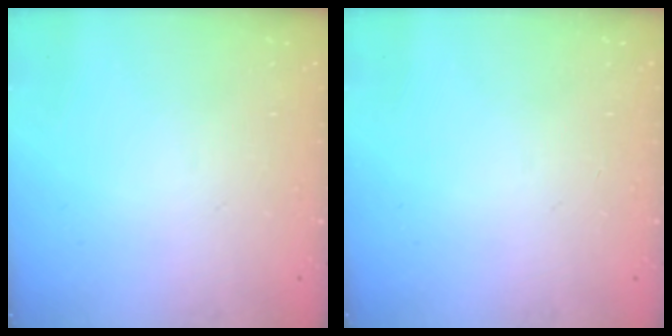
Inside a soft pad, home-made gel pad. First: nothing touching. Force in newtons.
{"total": 0.0}